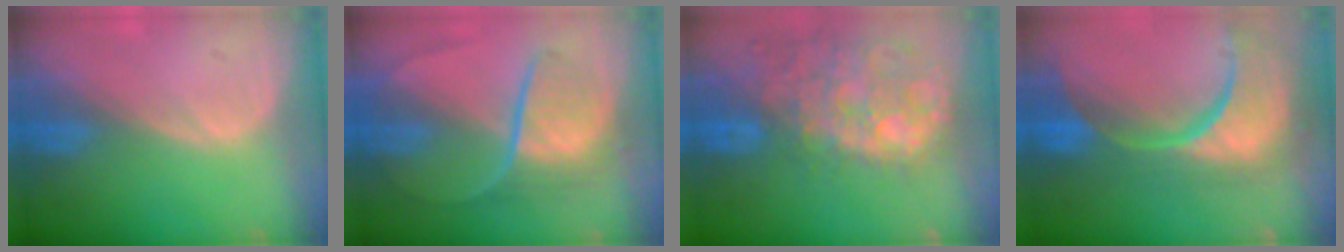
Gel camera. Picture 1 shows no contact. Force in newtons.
{"total": 9.0, "press": 7.5, "slide": 5.0}
{"total": 14.0, "press": 11.6, "slide": 7.9}
{"total": 15.4, "press": 12.1, "slide": 9.5}